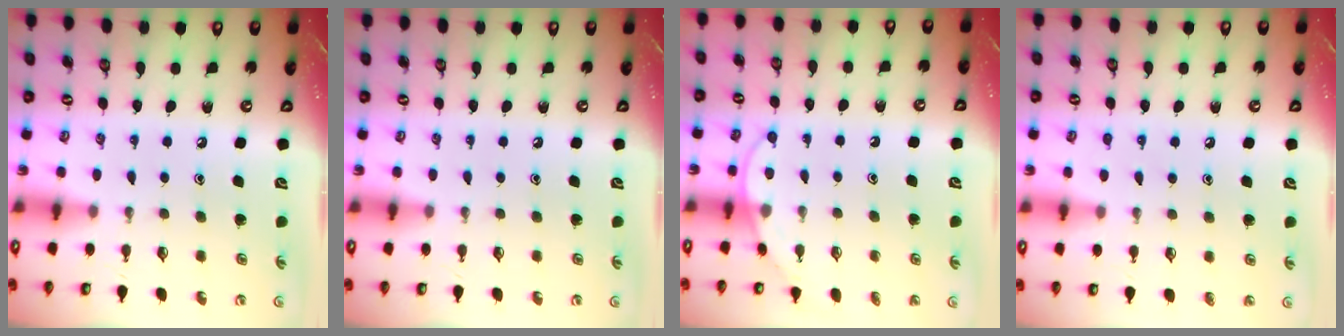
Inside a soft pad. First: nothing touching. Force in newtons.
{"total": 0.0}
{"total": 6.2, "press": 6.1, "slide": 0.5}
{"total": 6.3, "press": 6.2, "slide": 0.7}